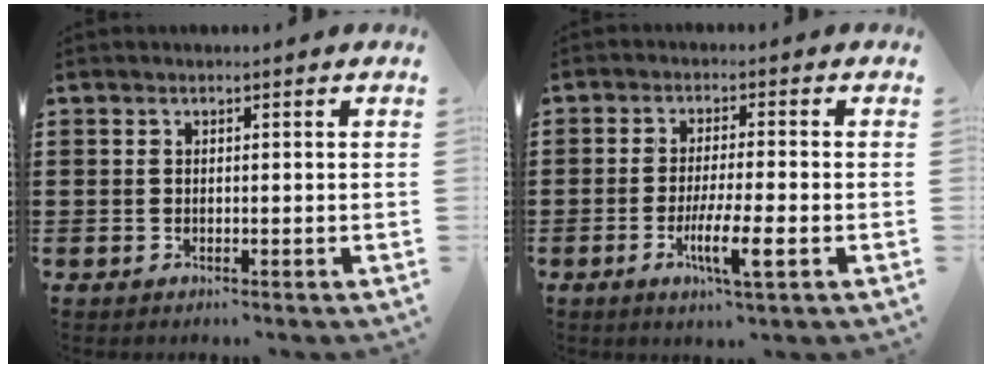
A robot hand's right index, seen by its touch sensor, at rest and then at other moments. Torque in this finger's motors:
{"motor_torque": [1.55, -0.52, 0.60, 0.17]}